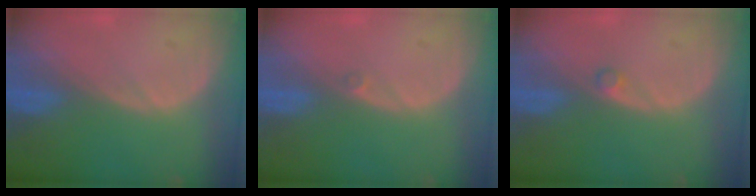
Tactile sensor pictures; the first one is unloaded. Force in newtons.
{"total": 0.6, "press": 0.5, "slide": 0.3}
{"total": 0.9, "press": 0.9, "slide": 0.2}